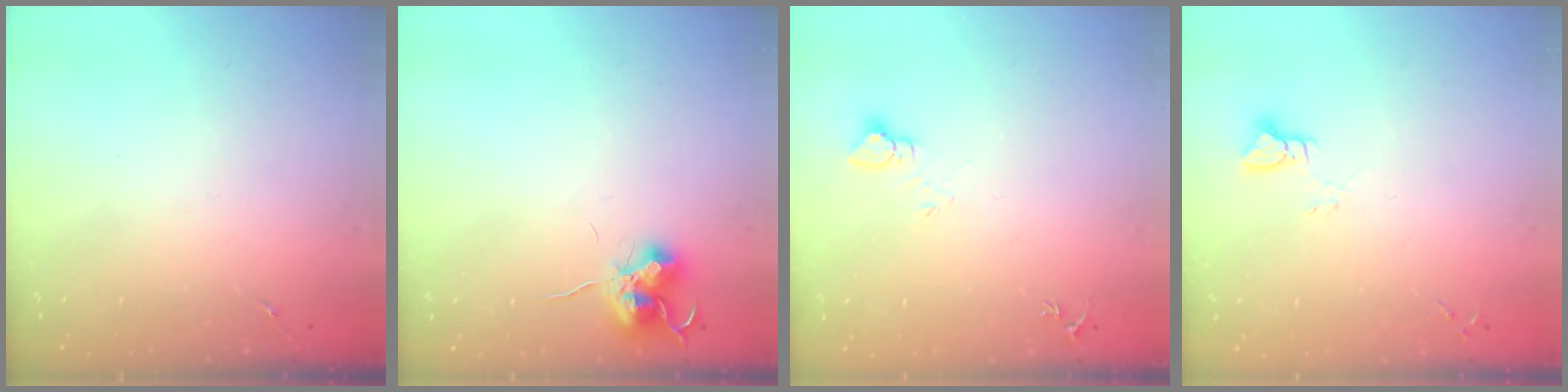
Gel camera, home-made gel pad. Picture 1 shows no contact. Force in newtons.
{"total": 10.9, "press": 10.8, "slide": 0.8}
{"total": 3.7, "press": 3.7, "slide": 0.3}
{"total": 2.9, "press": 2.9, "slide": 0.2}